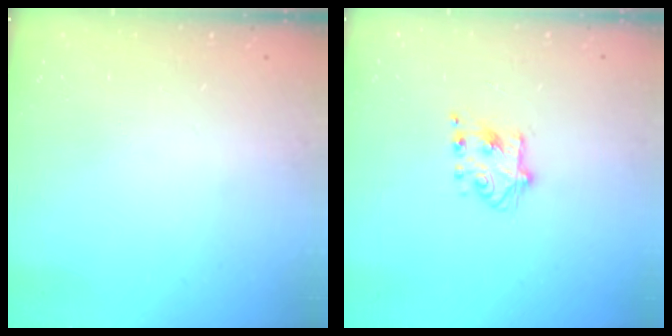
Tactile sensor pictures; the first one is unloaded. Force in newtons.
{"total": 6.4, "press": 6.4, "slide": 0.5}